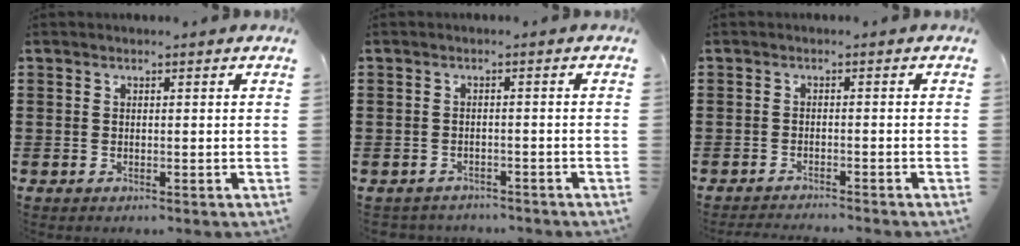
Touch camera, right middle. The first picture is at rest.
{"total": 1.6, "force": [-1.6, 0.4, -0.2], "torque": [-0.005, 0.000, -0.037]}
{"total": 1.7, "force": [-1.7, -0.2, 0.1], "torque": [-0.005, -0.001, -0.035]}